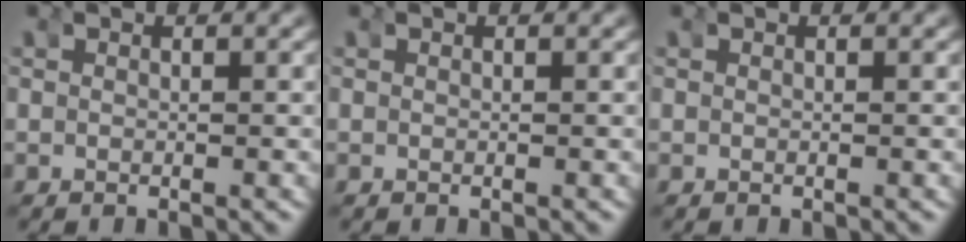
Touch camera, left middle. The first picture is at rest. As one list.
[{"total": 0.0}, {"total": 0.0}]